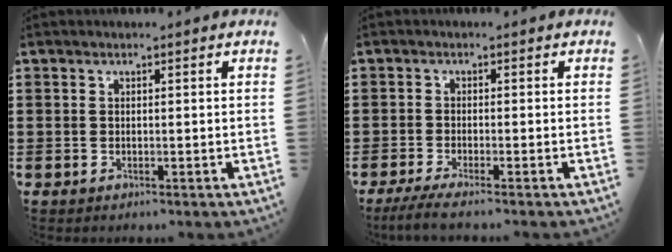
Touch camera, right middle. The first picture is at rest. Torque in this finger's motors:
{"motor_torque": [0.05, 0.06, 0.15, 0.01]}